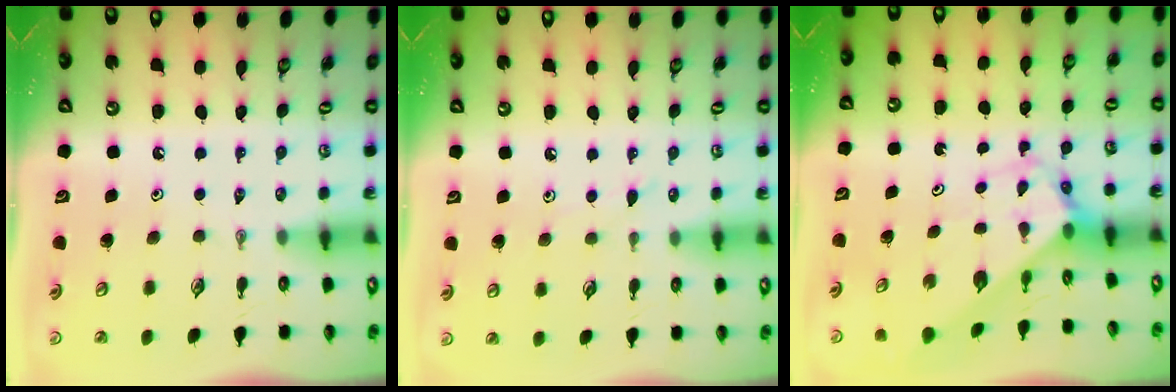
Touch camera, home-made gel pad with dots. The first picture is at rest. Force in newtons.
{"total": 5.1, "press": 5.1, "slide": 0.3}
{"total": 2.9, "press": 2.9, "slide": 0.2}